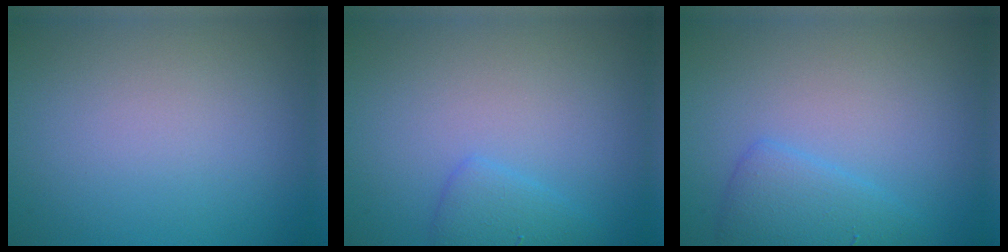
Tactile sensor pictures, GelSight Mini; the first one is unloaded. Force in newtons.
{"total": 1.9, "press": 1.9, "slide": 0.0}
{"total": 2.6, "press": 2.6, "slide": 0.2}